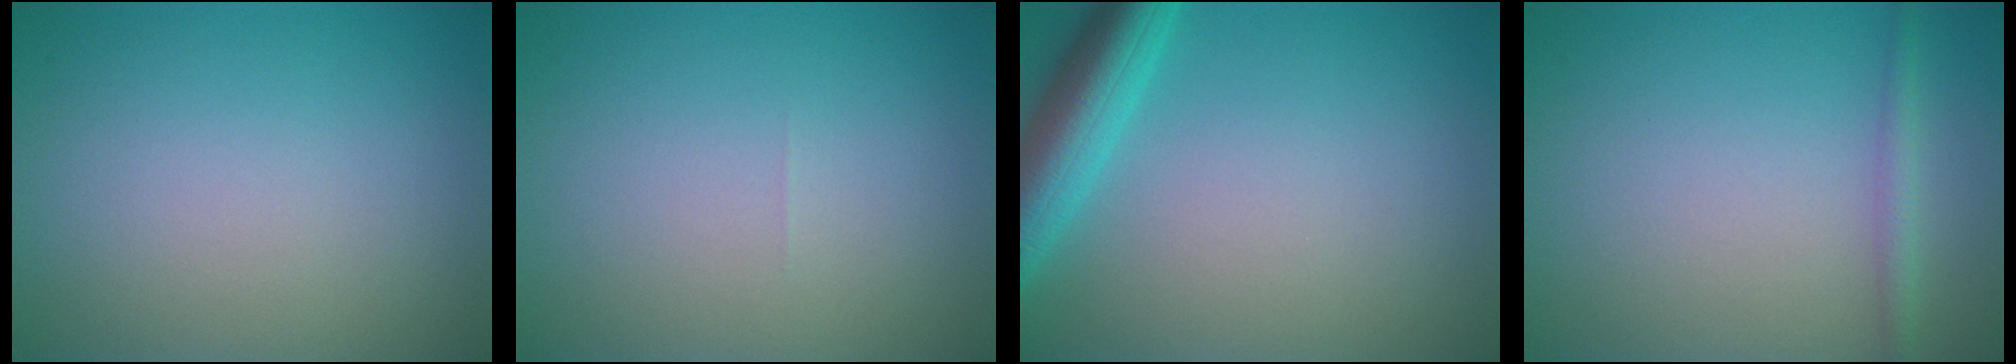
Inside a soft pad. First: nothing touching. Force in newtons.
{"total": 0.0}
{"total": 5.3, "press": 5.3, "slide": 0.3}
{"total": 1.5, "press": 1.5, "slide": 0.1}